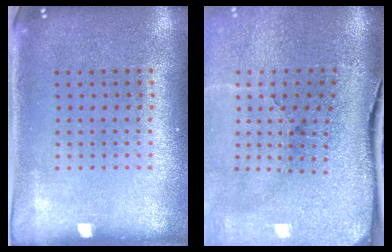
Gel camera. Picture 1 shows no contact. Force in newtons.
{"total": 5.3, "press": 4.2, "slide": 3.2}